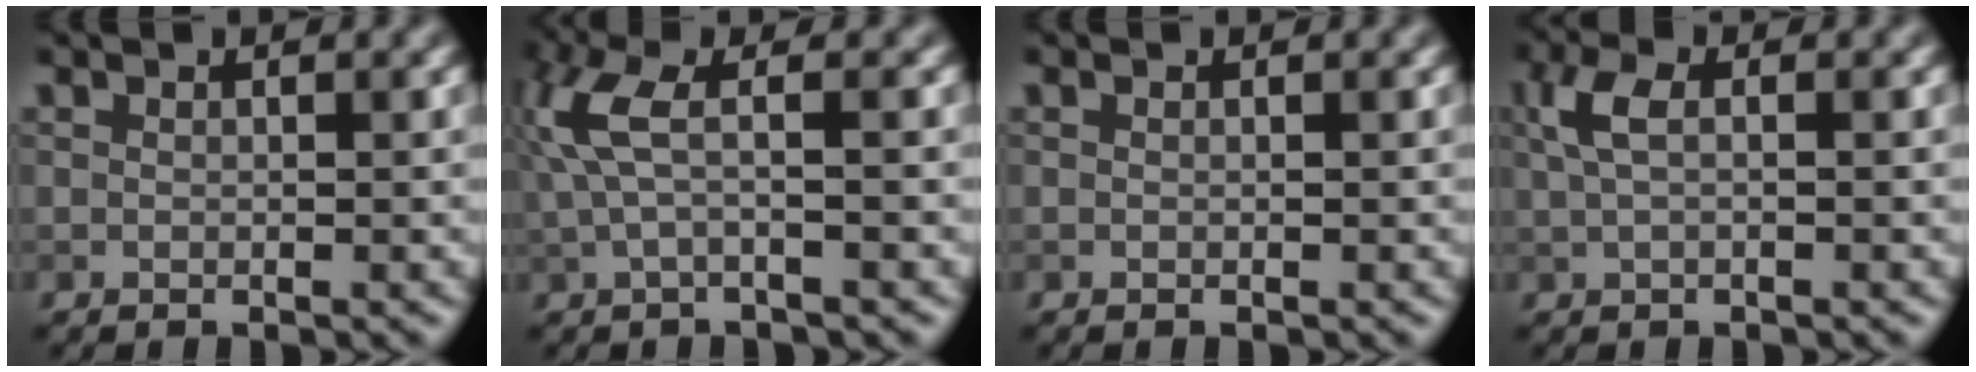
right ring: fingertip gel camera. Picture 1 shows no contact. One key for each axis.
{"total": 3.8, "fx": 0.8, "fy": 1.1, "fz": 3.6, "tx": -0.089, "ty": 0.010, "tz": 0.011}
{"total": 0.0}
{"total": 2.8, "fx": 0.7, "fy": 1.3, "fz": 2.3, "tx": -0.052, "ty": 0.008, "tz": 0.012}